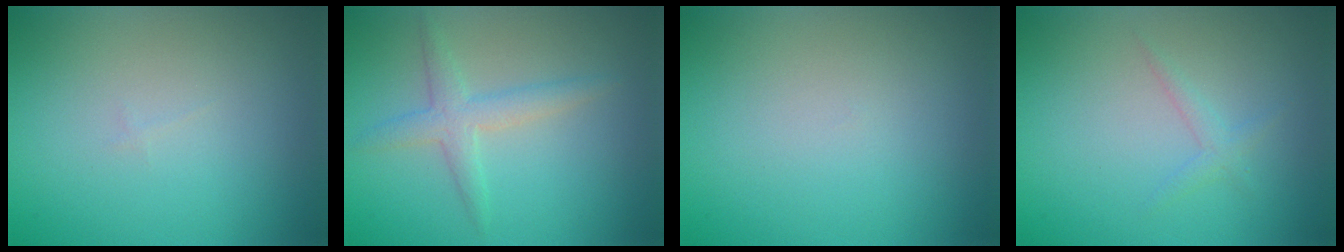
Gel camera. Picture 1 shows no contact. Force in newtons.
{"total": 2.7, "press": 2.7, "slide": 0.0}
{"total": 0.0}
{"total": 1.1, "press": 1.1, "slide": 0.0}